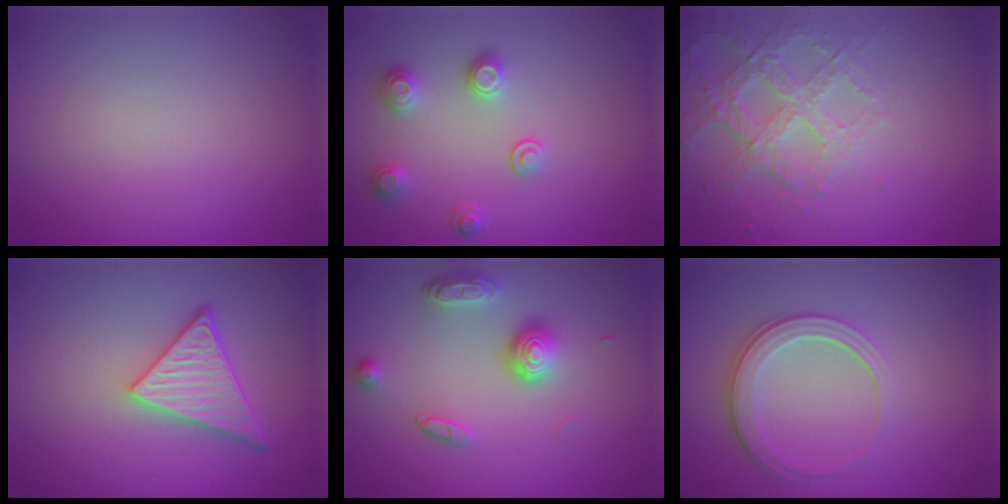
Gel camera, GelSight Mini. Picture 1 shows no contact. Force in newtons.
{"total": 2.4, "press": 2.4, "slide": 0.4}
{"total": 4.1, "press": 4.0, "slide": 0.9}
{"total": 4.8, "press": 4.2, "slide": 2.4}
{"total": 3.9, "press": 2.9, "slide": 2.7}
{"total": 3.9, "press": 2.8, "slide": 2.8}